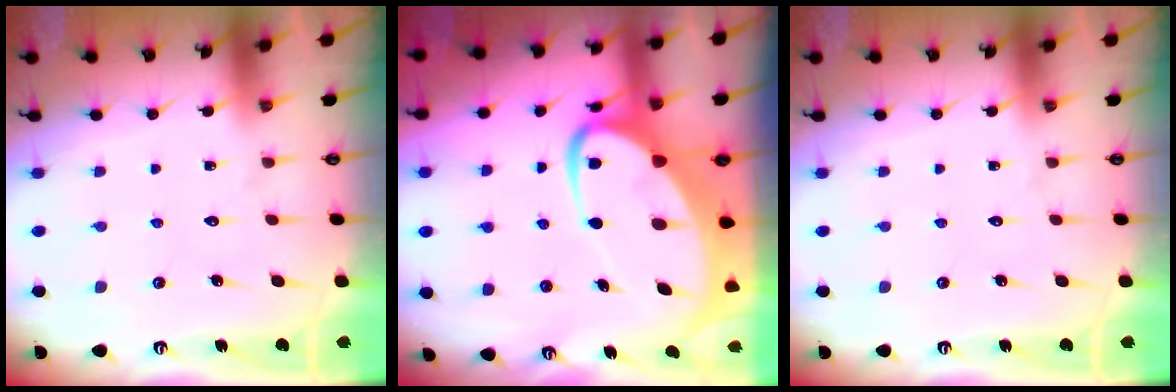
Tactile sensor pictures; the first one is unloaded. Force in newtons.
{"total": 11.9, "press": 11.8, "slide": 1.4}
{"total": 0.0}